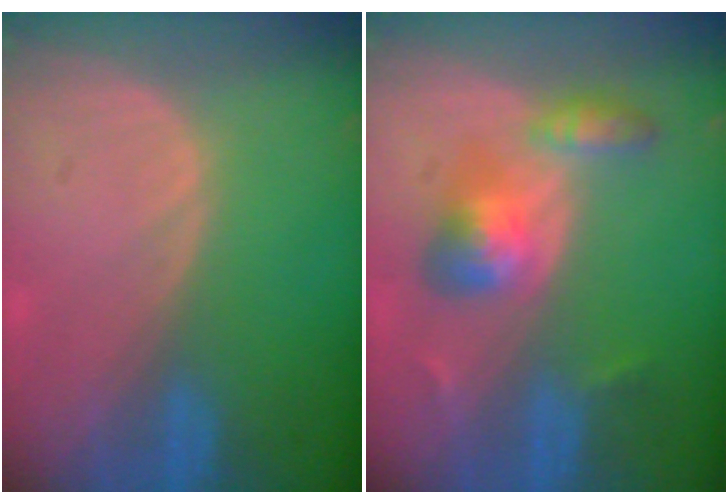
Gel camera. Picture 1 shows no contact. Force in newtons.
{"total": 5.7, "press": 5.6, "slide": 1.1}